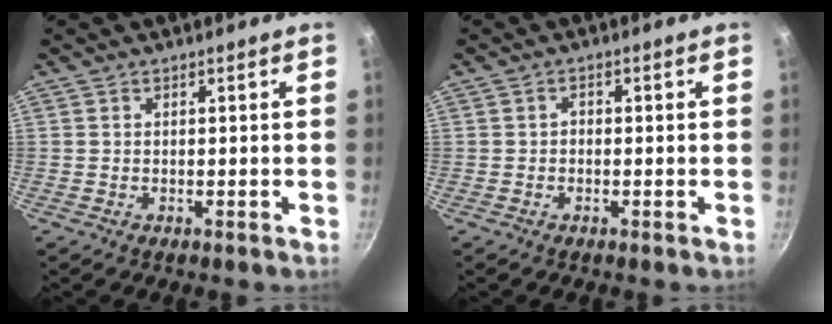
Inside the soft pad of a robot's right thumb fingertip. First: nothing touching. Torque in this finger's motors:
{"motor_torque": [-0.14, -0.14, 0.03, 0.19, 0.06]}